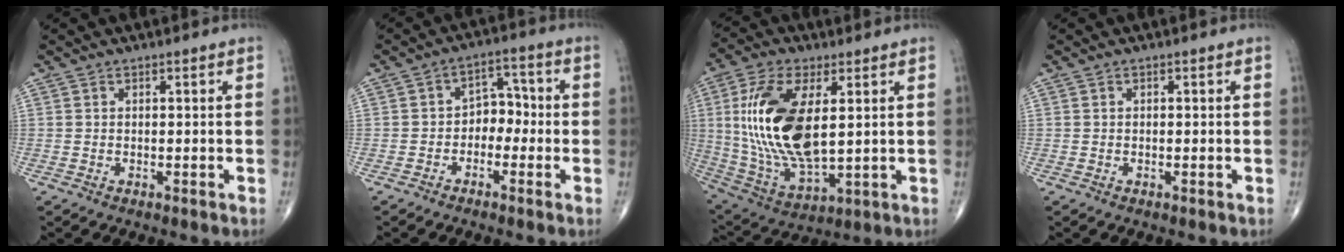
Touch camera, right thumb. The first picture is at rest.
{"total": 5.4, "force": [-1.5, 4.0, 3.3], "torque": [-0.019, 0.031, -0.038]}
{"total": 20.2, "force": [3.1, 9.4, 17.7], "torque": [-0.359, -0.020, 0.068]}
{"total": 0.0}